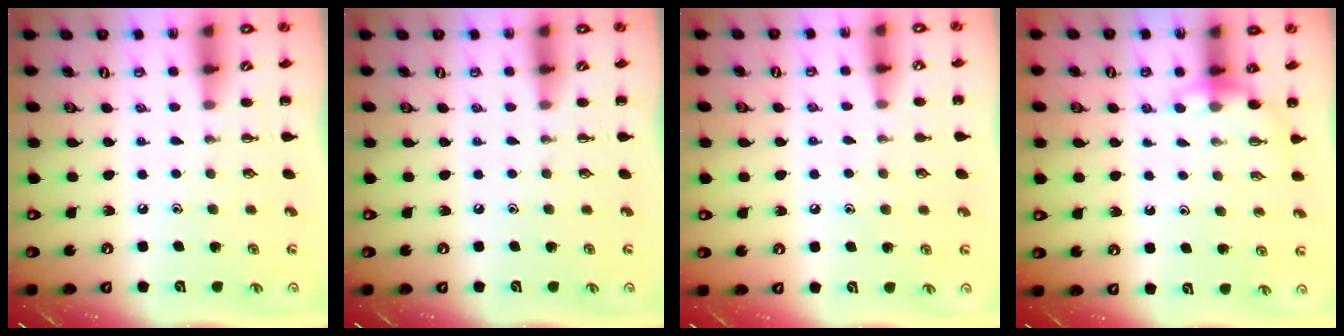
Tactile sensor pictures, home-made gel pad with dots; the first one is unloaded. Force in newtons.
{"total": 0.0}
{"total": 5.4, "press": 5.2, "slide": 1.7}
{"total": 4.0, "press": 3.9, "slide": 1.1}